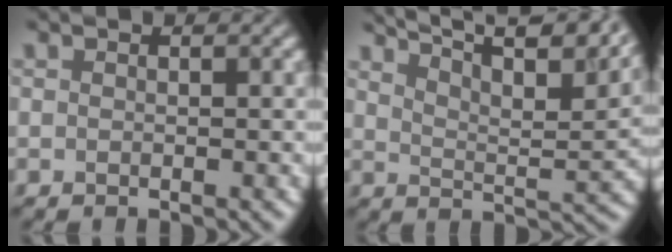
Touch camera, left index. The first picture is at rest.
{"total": 15.0, "force": [11.5, 4.4, 8.6], "torque": [-0.121, 0.032, 0.134]}